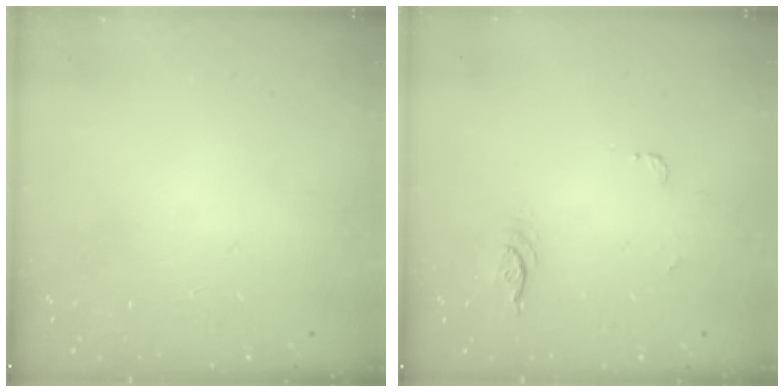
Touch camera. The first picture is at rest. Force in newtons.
{"total": 3.9, "press": 3.5, "slide": 1.7}